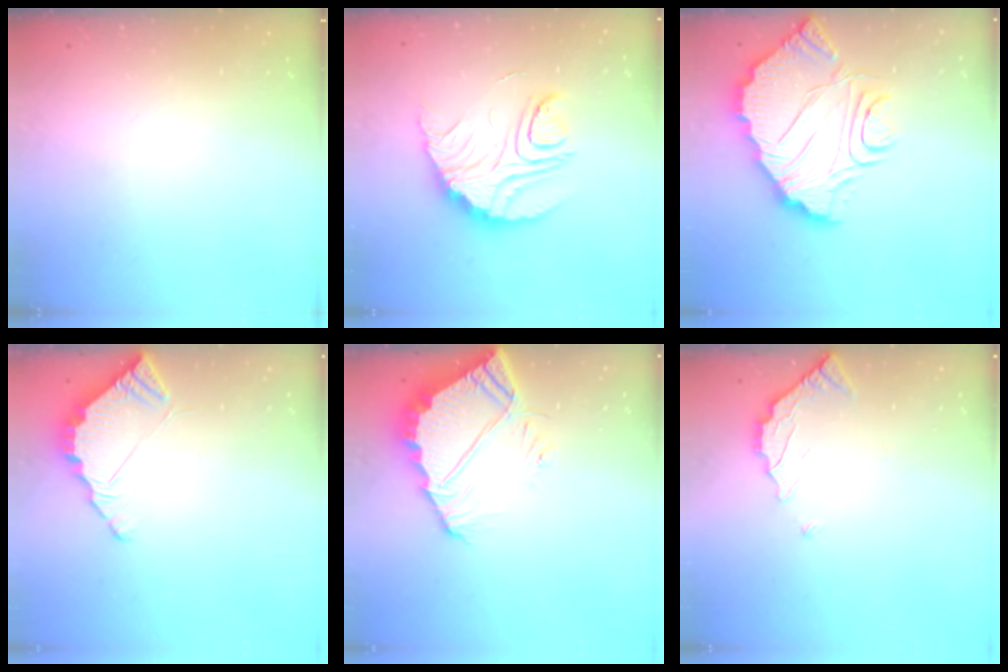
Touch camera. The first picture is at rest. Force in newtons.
{"total": 15.9, "press": 15.8, "slide": 1.7}
{"total": 13.9, "press": 13.9, "slide": 1.3}
{"total": 4.4, "press": 4.4, "slide": 0.3}
{"total": 6.1, "press": 6.1, "slide": 0.3}
{"total": 3.0, "press": 3.0, "slide": 0.3}